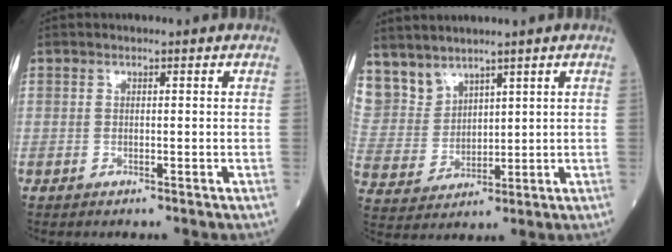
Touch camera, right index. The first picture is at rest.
{"total": 7.1, "force": [6.1, 3.6, 0.6], "torque": [-0.025, 0.011, 0.151]}